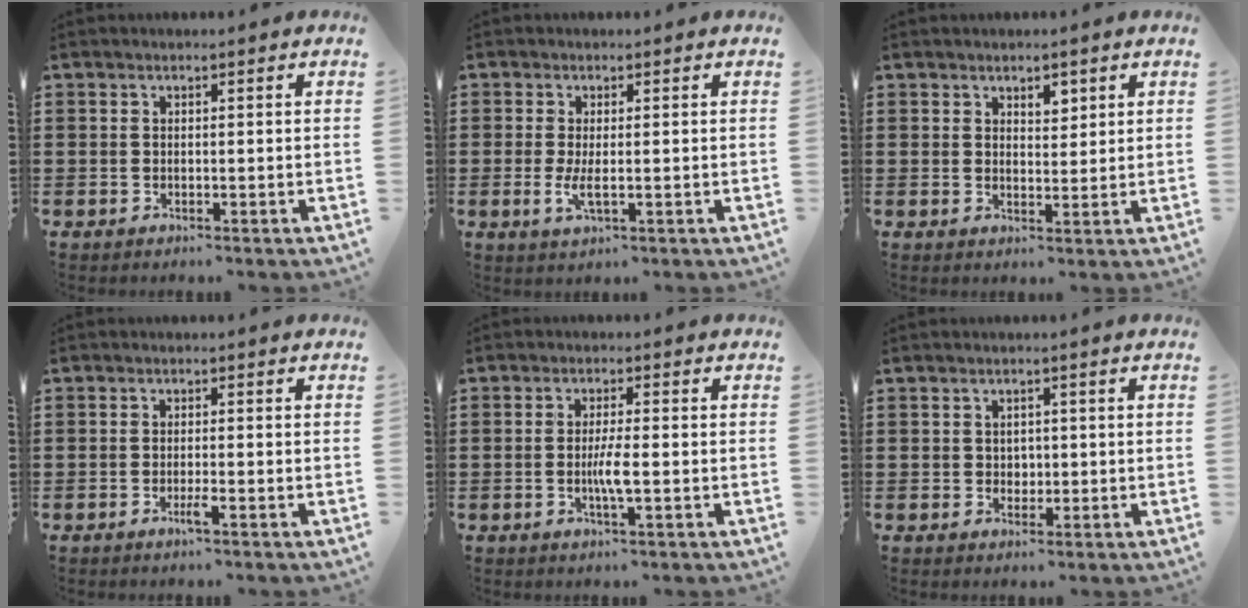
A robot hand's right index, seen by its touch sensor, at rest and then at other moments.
{"total": 3.2, "force": [-0.3, 0.8, 3.1], "torque": [-0.063, -0.006, -0.006]}
{"total": 2.5, "force": [2.0, 1.3, 0.9], "torque": [-0.014, 0.004, 0.034]}
{"total": 1.4, "force": [-0.8, 0.0, 1.2], "torque": [-0.028, -0.008, -0.016]}
{"total": 3.7, "force": [-0.9, 0.1, 3.6], "torque": [-0.070, -0.012, -0.019]}
{"total": 1.3, "force": [0.2, 1.2, 0.4], "torque": [-0.012, 0.007, 0.004]}